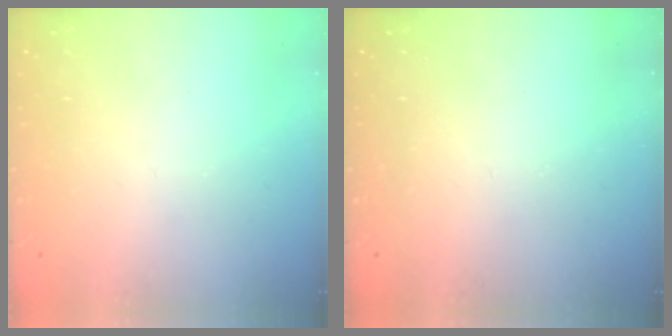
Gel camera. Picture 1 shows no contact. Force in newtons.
{"total": 0.0}